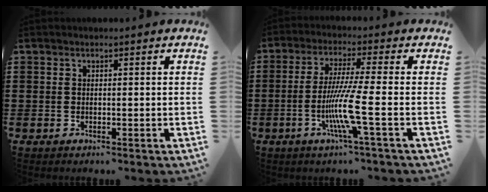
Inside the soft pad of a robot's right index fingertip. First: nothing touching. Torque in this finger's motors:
{"motor_torque": [2.14, 0.00, 0.44, 0.17]}